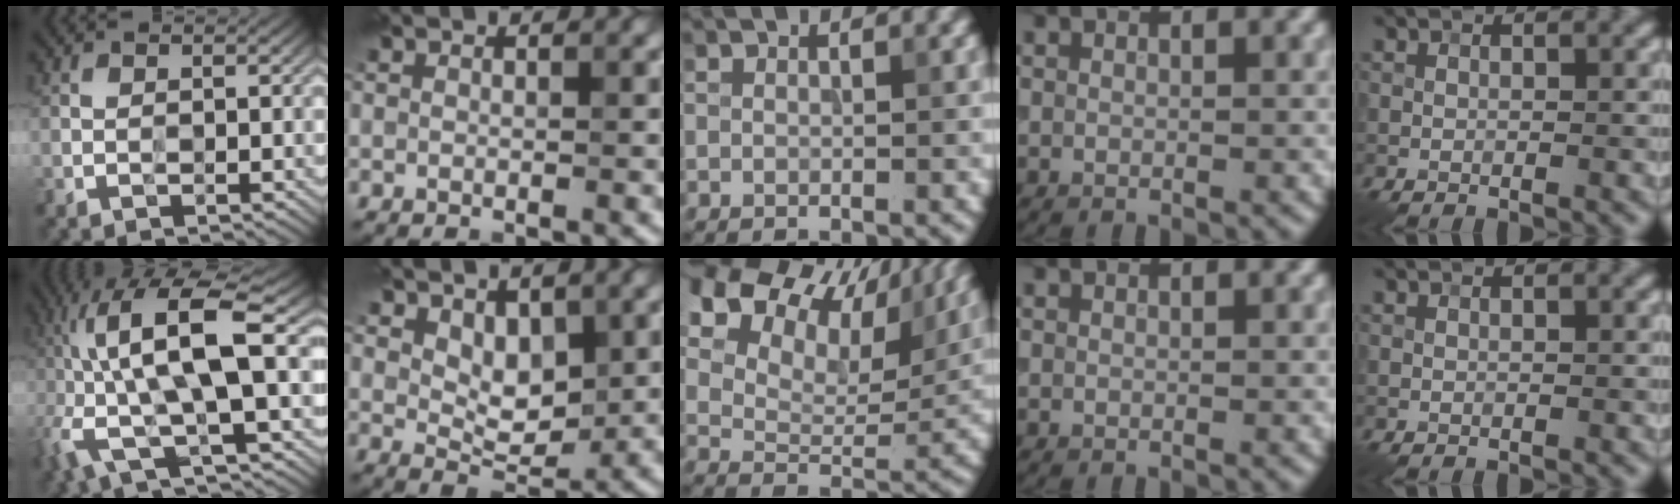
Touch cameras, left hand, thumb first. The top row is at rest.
{"thumb": {"total": 13.4, "force": [-0.5, 2.8, 13.1], "torque": [-0.272, 0.016, -0.012]}, "index": {"total": 3.6, "force": [1.4, 2.2, 2.5], "torque": [-0.047, -0.010, 0.026]}, "middle": {"total": 13.9, "force": [8.4, 8.0, 7.7], "torque": [-0.148, 0.038, 0.134]}}